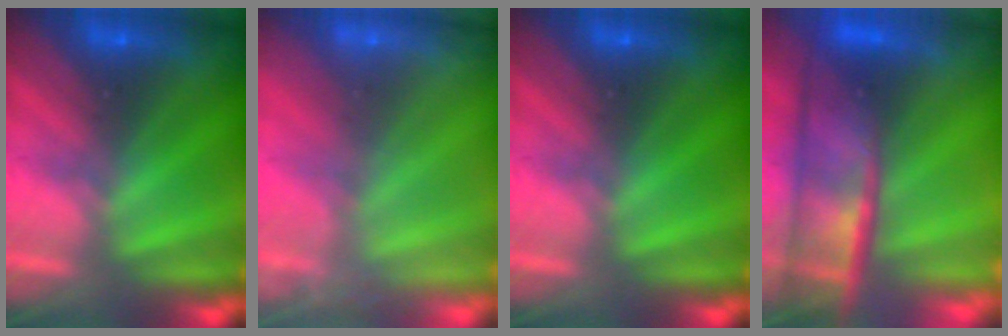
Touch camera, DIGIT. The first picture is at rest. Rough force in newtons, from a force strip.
{"total": 2.4}
{"total": 0.0}
{"total": 5.5}